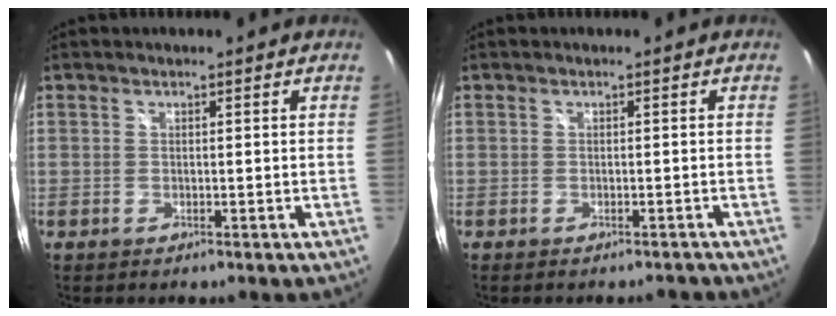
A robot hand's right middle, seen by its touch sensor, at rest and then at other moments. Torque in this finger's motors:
{"motor_torque": [0.01, 0.01, -0.06, 0.01]}